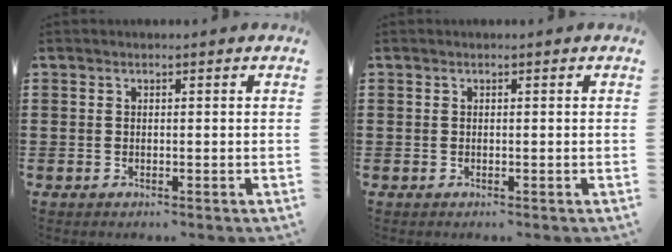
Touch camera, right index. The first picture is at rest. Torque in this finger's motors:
{"motor_torque": [-0.26, 1.88, 0.00, 0.00]}